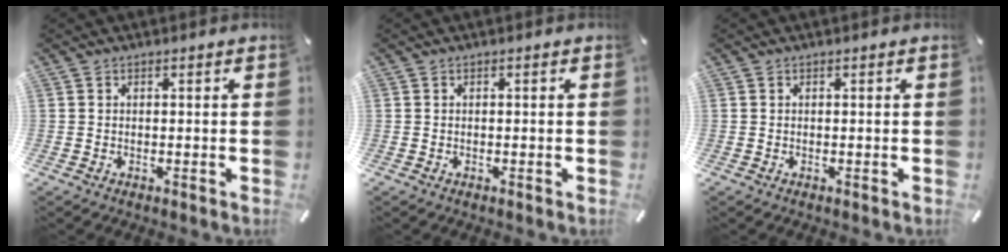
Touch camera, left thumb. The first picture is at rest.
{"total": 0.0}
{"total": 0.0}